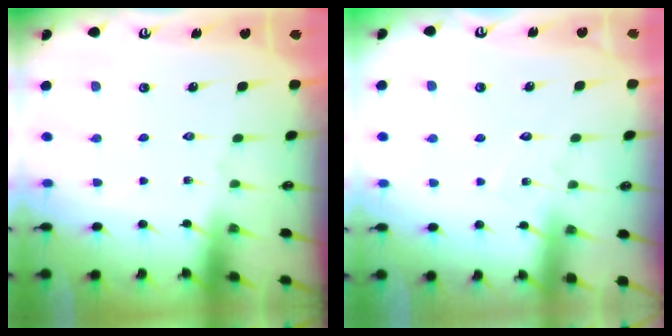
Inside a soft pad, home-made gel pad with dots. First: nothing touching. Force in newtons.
{"total": 3.3, "press": 3.3, "slide": 0.3}